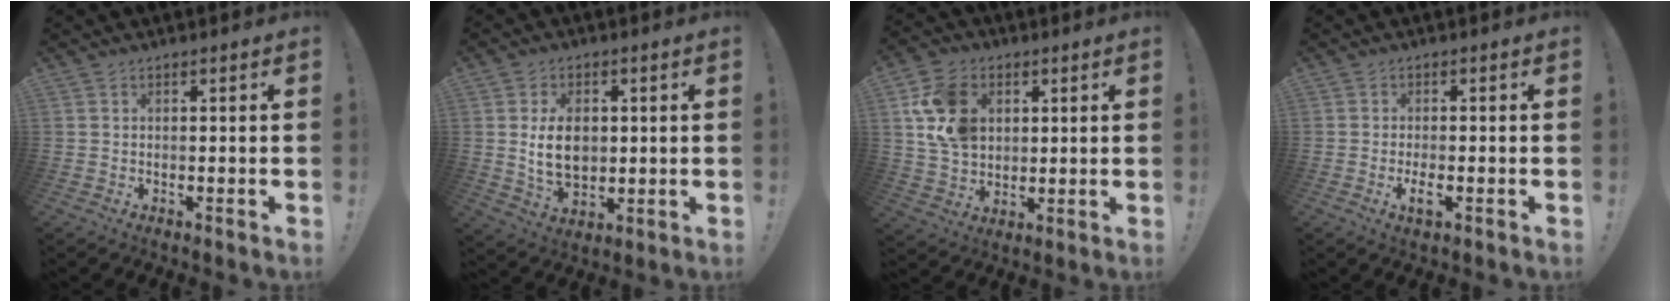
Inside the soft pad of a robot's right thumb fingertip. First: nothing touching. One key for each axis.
{"total": 10.6, "fx": 0.8, "fy": 7.4, "fz": 7.5, "tx": -0.131, "ty": 0.004, "tz": 0.015}
{"total": 15.0, "fx": 4.8, "fy": 11.5, "fz": 8.4, "tx": -0.144, "ty": -0.015, "tz": 0.095}
{"total": 3.5, "fx": -1.4, "fy": 0.9, "fz": 3.0, "tx": -0.066, "ty": -0.002, "tz": -0.026}